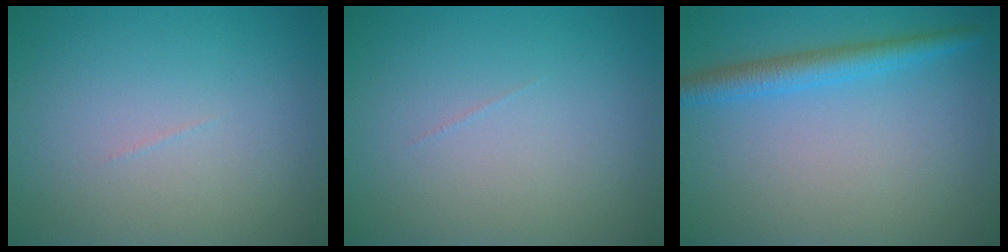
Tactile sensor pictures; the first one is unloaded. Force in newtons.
{"total": 0.0}
{"total": 3.0, "press": 3.0, "slide": 0.0}